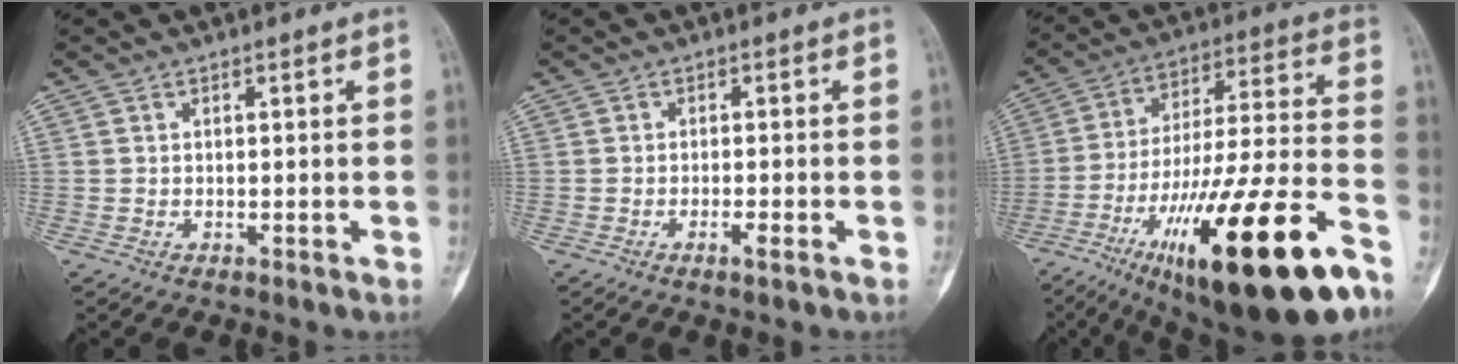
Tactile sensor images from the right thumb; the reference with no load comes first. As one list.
[{"total": 1.8, "force": [-1.0, 0.2, 1.5], "torque": [-0.028, 0.001, -0.019]}, {"total": 30.8, "force": [-16.4, 7.0, 25.1], "torque": [-0.384, 0.058, -0.258]}]